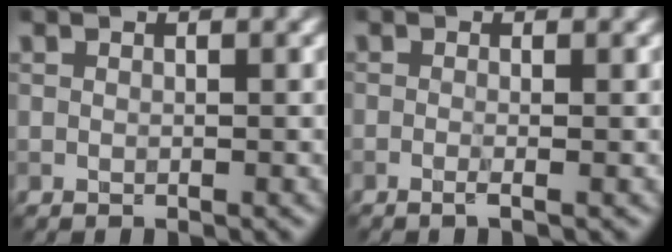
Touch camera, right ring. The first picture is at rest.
{"total": 1.1, "force": [-0.3, 0.2, 1.0], "torque": [-0.014, -0.002, -0.013]}